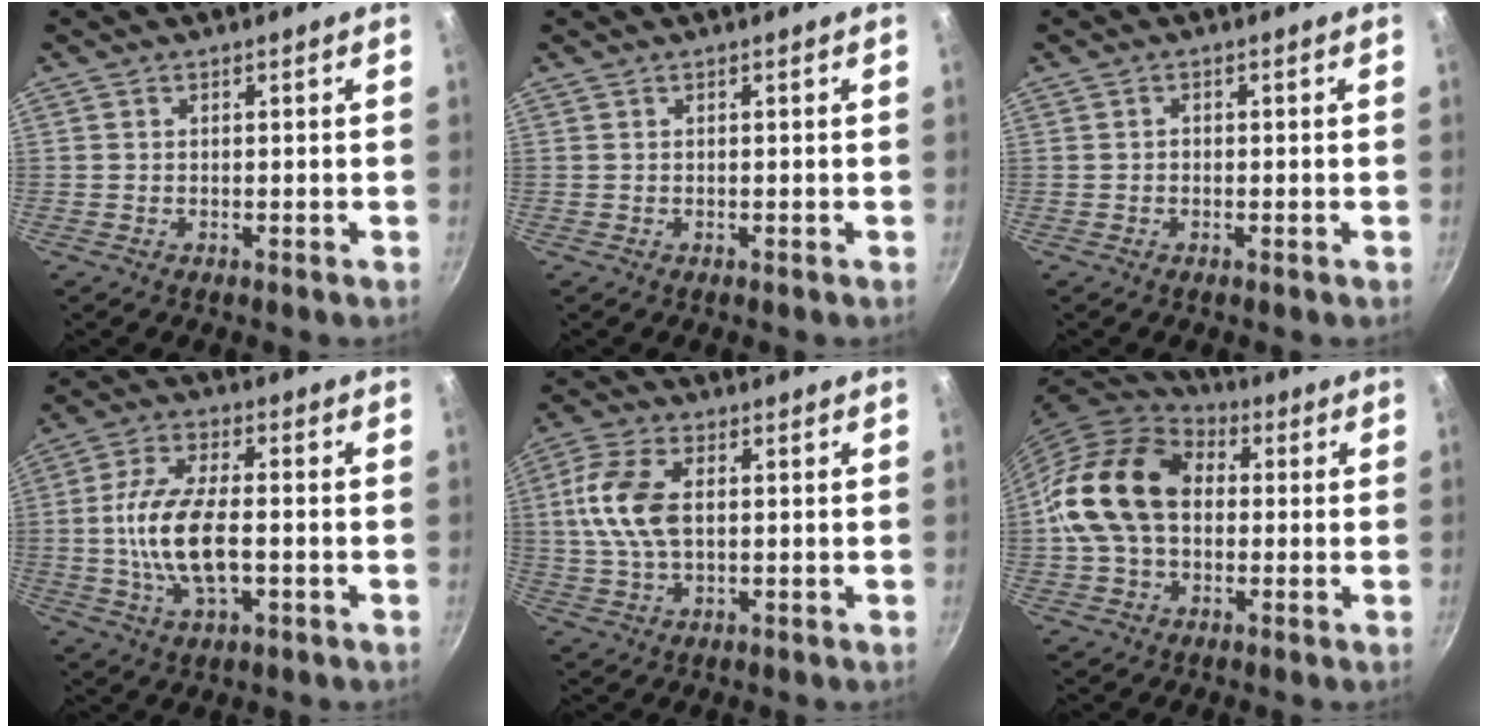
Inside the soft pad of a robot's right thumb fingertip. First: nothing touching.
{"total": 0.0}
{"total": 0.6, "force": [-0.2, 0.5, 0.3], "torque": [-0.005, 0.003, -0.005]}
{"total": 13.3, "force": [-1.7, 6.1, 11.7], "torque": [-0.221, 0.018, -0.040]}
{"total": 10.9, "force": [1.2, 6.2, 8.8], "torque": [-0.176, 0.014, 0.016]}
{"total": 17.5, "force": [0.7, 12.8, 11.8], "torque": [-0.196, 0.033, 0.002]}